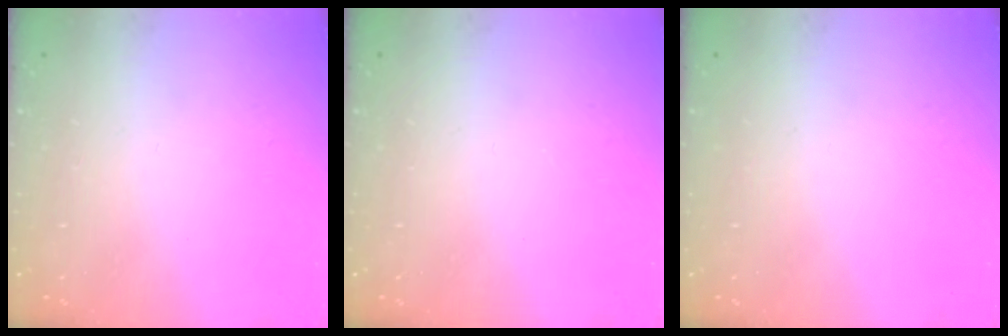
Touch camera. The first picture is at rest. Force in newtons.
{"total": 0.0}
{"total": 0.0}